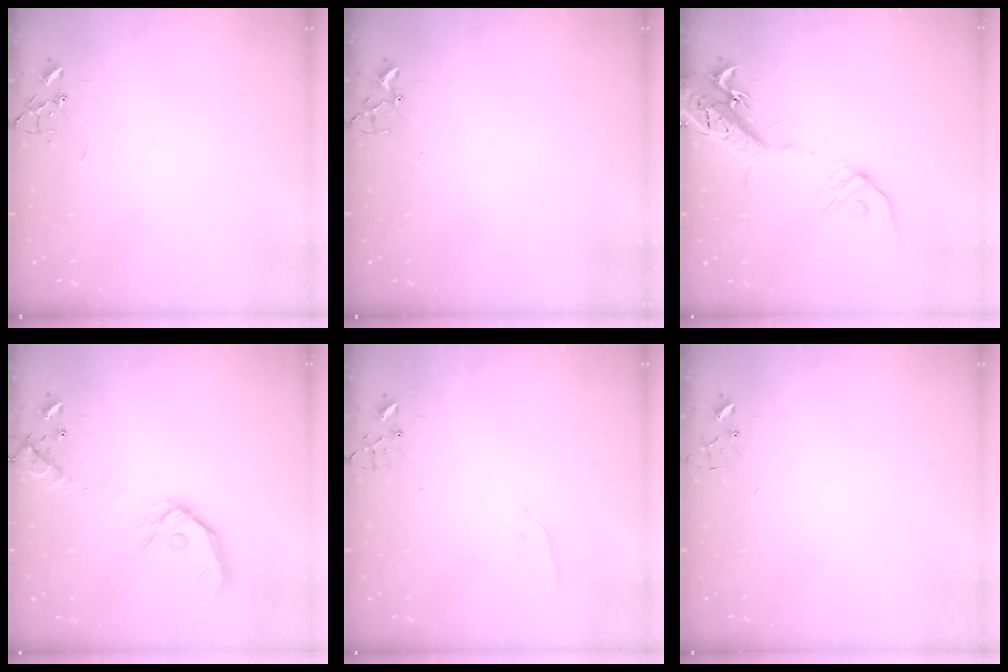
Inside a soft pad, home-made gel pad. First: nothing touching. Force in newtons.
{"total": 1.9, "press": 1.9, "slide": 0.2}
{"total": 16.6, "press": 16.3, "slide": 3.5}
{"total": 15.9, "press": 15.7, "slide": 2.2}
{"total": 2.1, "press": 2.1, "slide": 0.3}
{"total": 3.8, "press": 3.8, "slide": 0.3}